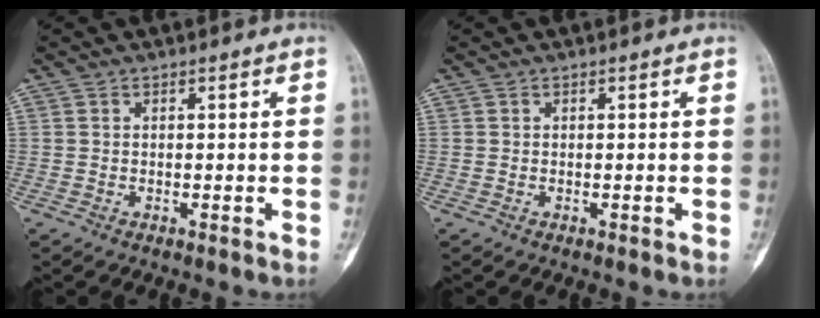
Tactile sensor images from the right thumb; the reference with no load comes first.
{"total": 0.0}